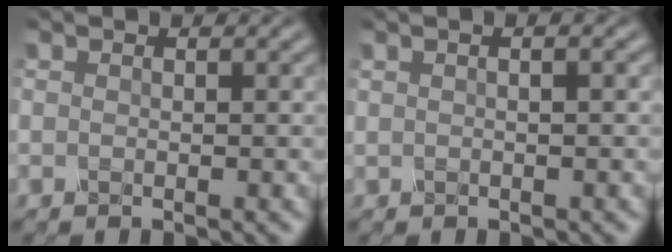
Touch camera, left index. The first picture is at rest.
{"total": 1.6, "force": [0.7, 0.6, 1.3], "torque": [-0.011, -0.002, 0.002]}